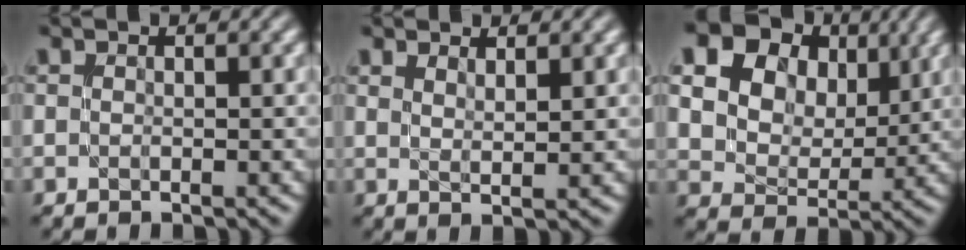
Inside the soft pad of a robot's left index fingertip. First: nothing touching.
{"total": 2.1, "force": [1.6, 0.5, 1.2], "torque": [-0.014, -0.003, 0.026]}
{"total": 21.1, "force": [9.9, 15.8, 9.8], "torque": [-0.231, 0.037, 0.169]}